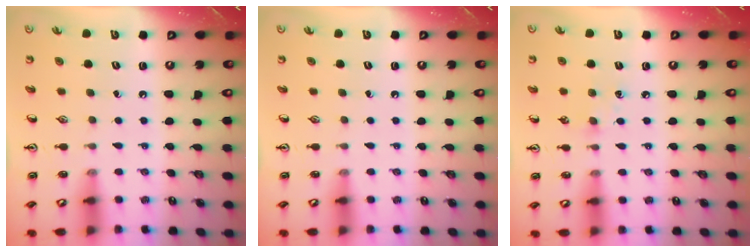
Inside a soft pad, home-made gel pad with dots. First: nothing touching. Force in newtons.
{"total": 0.0}
{"total": 5.9, "press": 5.8, "slide": 0.6}